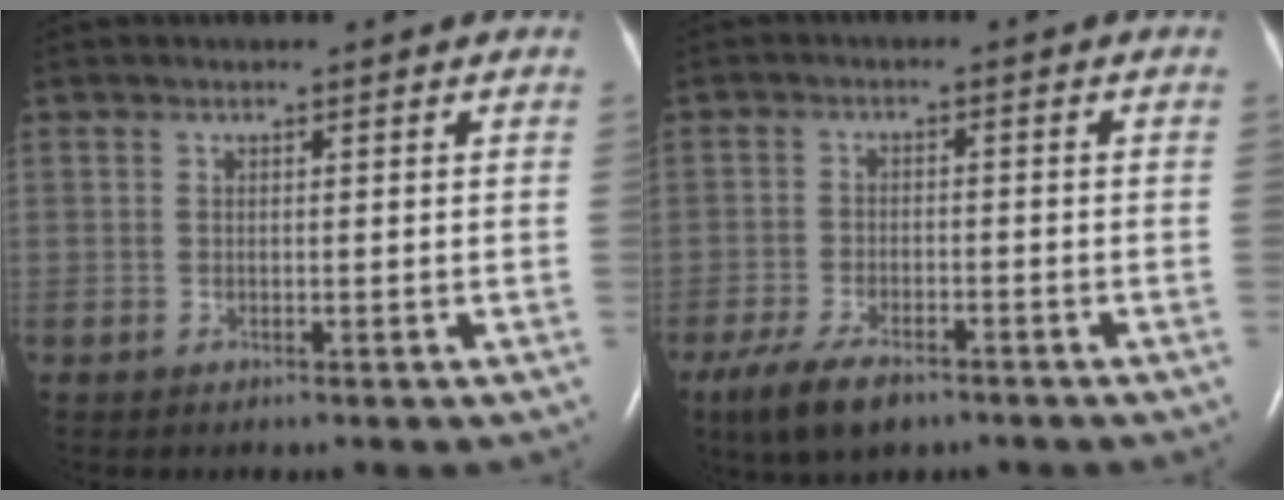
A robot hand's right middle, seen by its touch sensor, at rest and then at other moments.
{"total": 7.5, "force": [-5.3, 2.8, 4.5], "torque": [-0.094, -0.011, -0.091]}